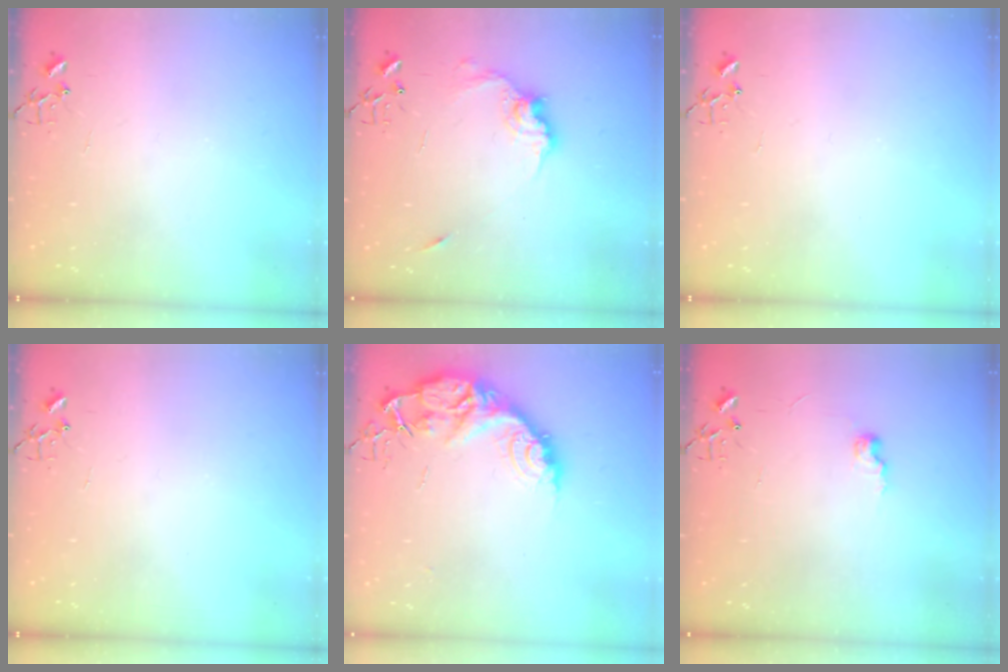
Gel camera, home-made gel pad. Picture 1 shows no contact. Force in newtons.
{"total": 11.5, "press": 11.5, "slide": 0.8}
{"total": 0.0}
{"total": 0.0}
{"total": 16.1, "press": 16.0, "slide": 1.5}
{"total": 7.0, "press": 7.0, "slide": 0.6}